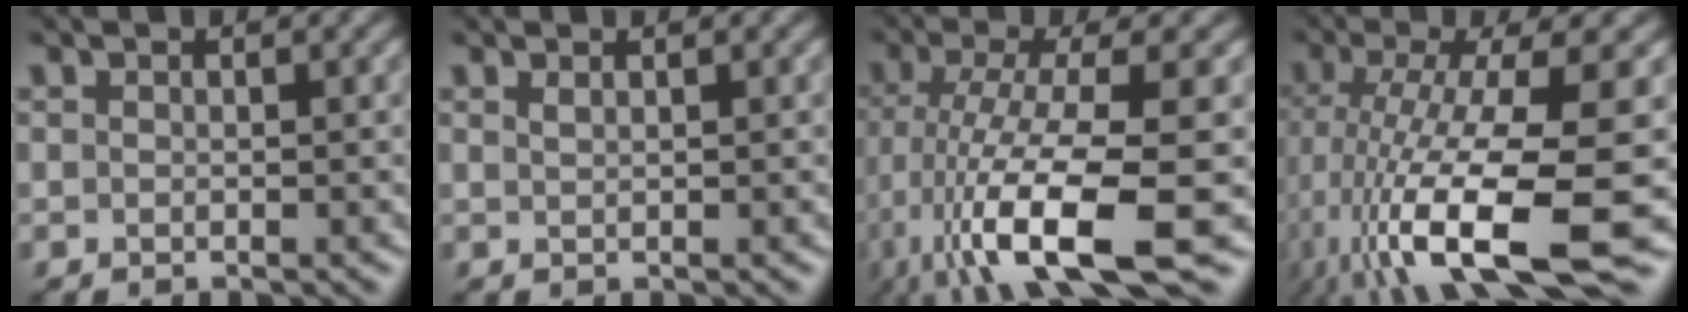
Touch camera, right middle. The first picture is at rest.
{"total": 0.7, "force": [0.5, 0.2, 0.5], "torque": [-0.004, 0.002, 0.008]}
{"total": 11.3, "force": [-4.7, 2.8, 9.9], "torque": [-0.192, -0.012, -0.086]}
{"total": 13.9, "force": [-4.9, 3.9, 12.4], "torque": [-0.241, -0.020, -0.078]}